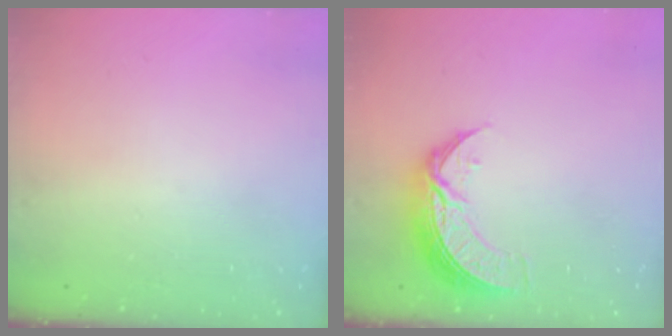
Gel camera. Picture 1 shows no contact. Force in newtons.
{"total": 9.0, "press": 9.0, "slide": 0.7}